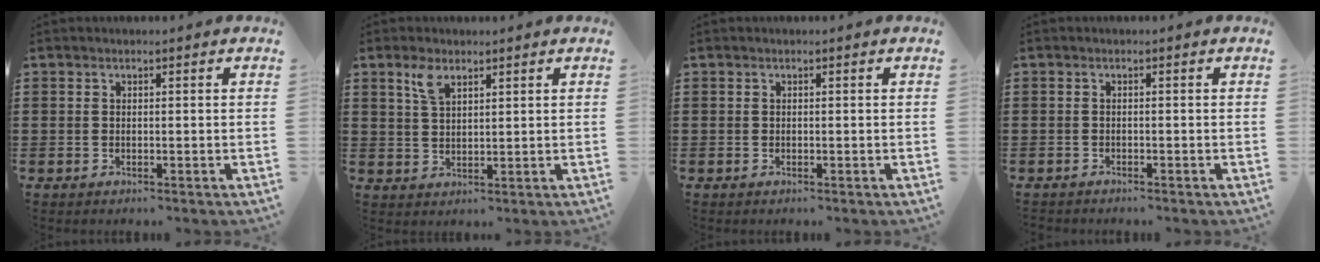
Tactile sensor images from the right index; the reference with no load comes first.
{"total": 3.7, "force": [2.3, 1.5, 2.4], "torque": [-0.056, 0.006, 0.042]}
{"total": 0.0}
{"total": 0.9, "force": [-0.9, 0.1, -0.2], "torque": [0.002, 0.001, -0.020]}